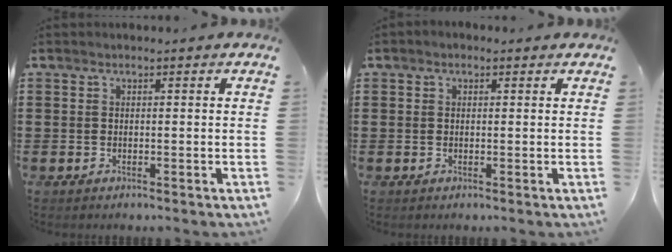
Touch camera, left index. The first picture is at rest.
{"total": 0.7, "force": [0.2, 0.6, 0.3], "torque": [-0.008, 0.006, 0.002]}